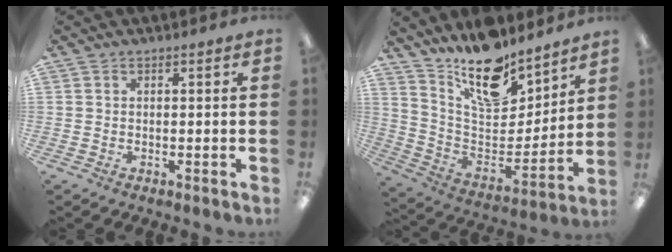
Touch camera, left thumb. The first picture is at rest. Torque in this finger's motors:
{"motor_torque": [0.46, 0.24, 1.05, -1.72, 0.11]}